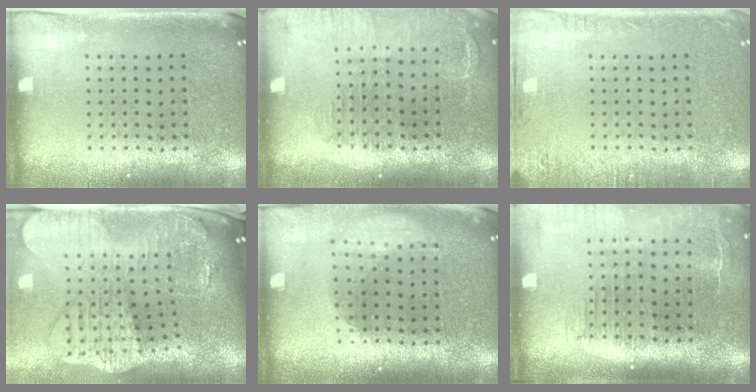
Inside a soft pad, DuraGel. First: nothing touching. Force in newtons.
{"total": 1.5, "press": 1.4, "slide": 0.3}
{"total": 1.9, "press": 1.9, "slide": 0.2}
{"total": 4.5, "press": 3.4, "slide": 3.0}
{"total": 1.9, "press": 1.4, "slide": 1.2}
{"total": 2.1, "press": 1.7, "slide": 1.2}